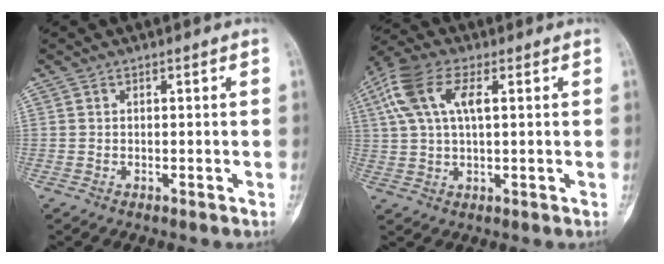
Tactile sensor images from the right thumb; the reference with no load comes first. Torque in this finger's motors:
{"motor_torque": [-0.69, 1.73, 0.48, -0.28, 0.43]}